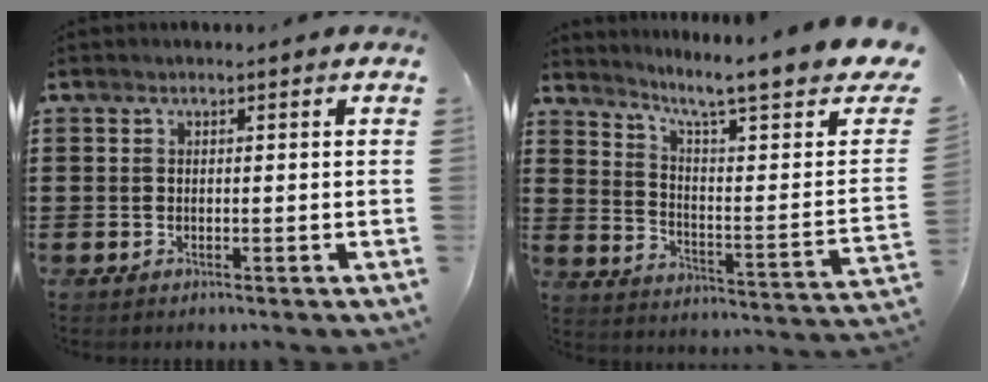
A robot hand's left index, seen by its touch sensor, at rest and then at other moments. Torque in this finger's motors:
{"motor_torque": [0.19, 0.47, 0.45, 0.12]}